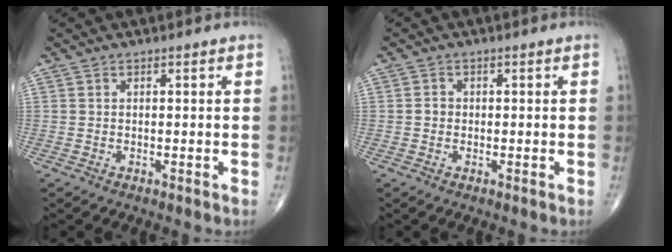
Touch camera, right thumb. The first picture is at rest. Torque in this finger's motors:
{"motor_torque": [0.45, 0.27, 0.33, -0.02, 0.00]}